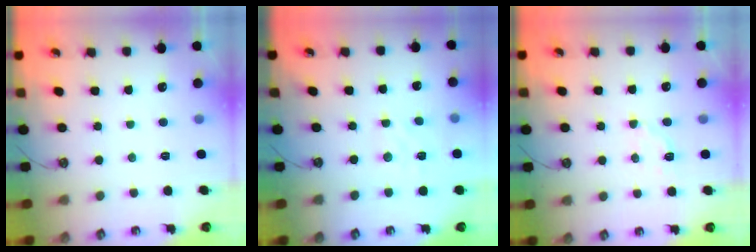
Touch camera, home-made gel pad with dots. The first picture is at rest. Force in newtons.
{"total": 3.6, "press": 3.6, "slide": 0.5}
{"total": 2.8, "press": 2.5, "slide": 1.1}